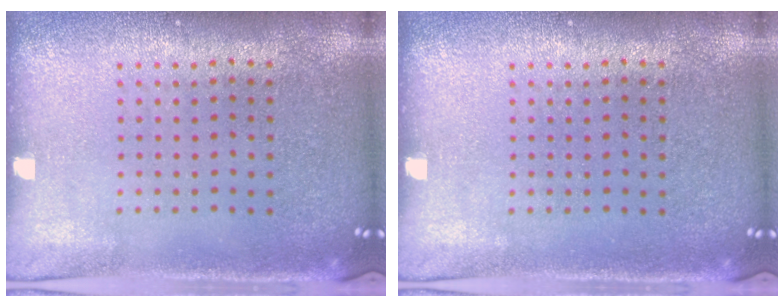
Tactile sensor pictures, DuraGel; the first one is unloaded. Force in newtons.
{"total": 0.0}